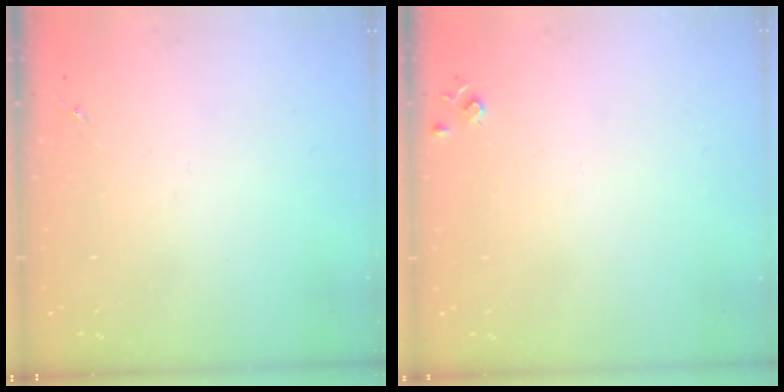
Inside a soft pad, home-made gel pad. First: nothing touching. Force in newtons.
{"total": 4.3, "press": 4.3, "slide": 0.7}